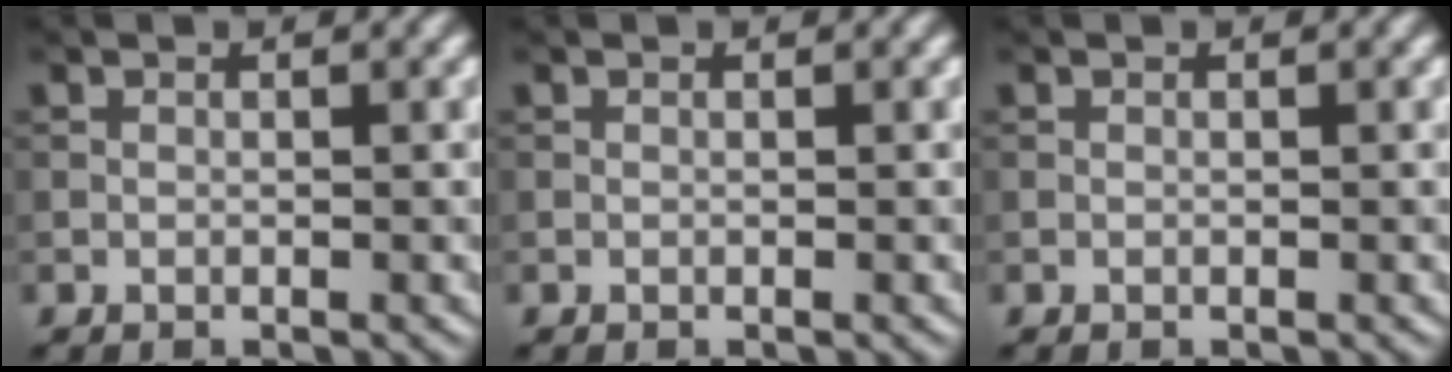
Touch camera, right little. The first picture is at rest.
{"total": 0.0}
{"total": 0.0}